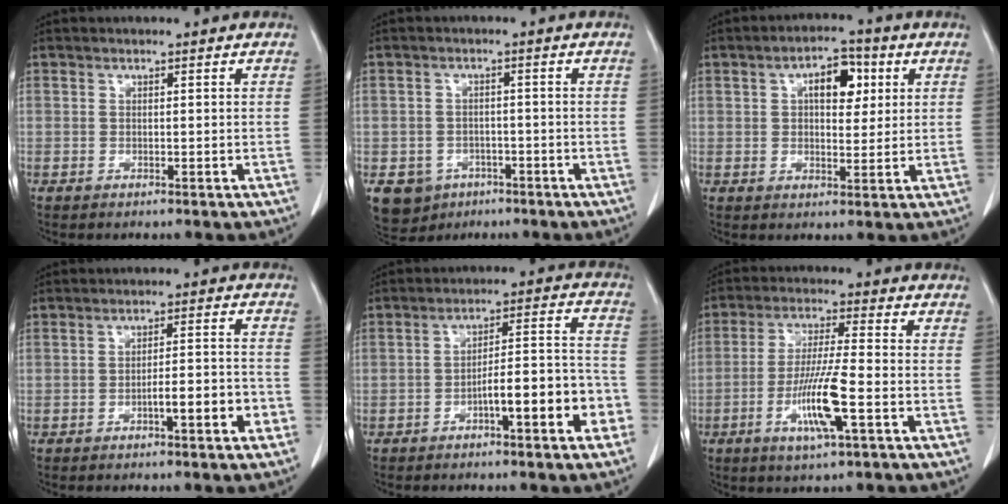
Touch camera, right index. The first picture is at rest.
{"total": 6.2, "force": [-3.4, 5.0, 1.2], "torque": [-0.022, 0.006, -0.046]}
{"total": 6.7, "force": [2.1, 3.3, 5.4], "torque": [-0.083, 0.017, 0.033]}
{"total": 5.8, "force": [-2.7, 0.8, 5.1], "torque": [-0.070, 0.013, -0.040]}
{"total": 10.5, "force": [-4.6, 1.9, 9.2], "torque": [-0.123, 0.034, -0.065]}
{"total": 9.6, "force": [-3.4, 0.2, 9.0], "torque": [-0.174, -0.012, -0.067]}